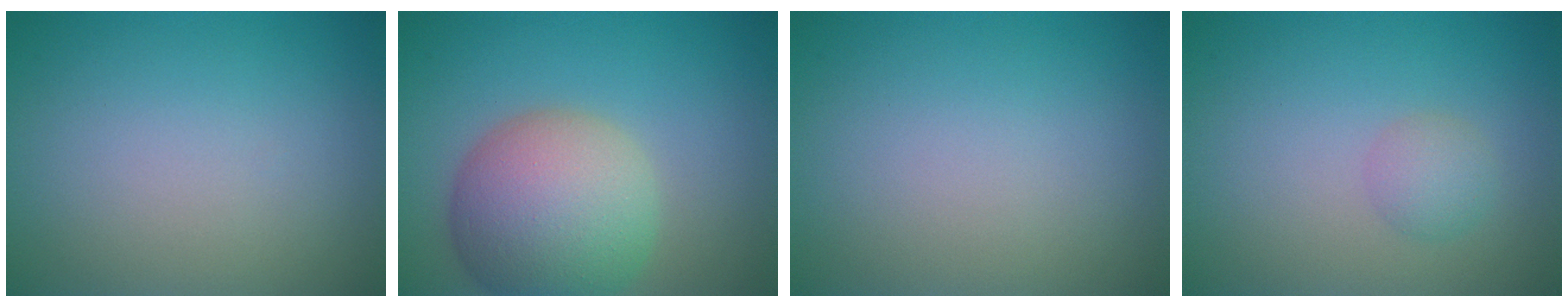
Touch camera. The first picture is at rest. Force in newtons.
{"total": 9.0, "press": 9.0, "slide": 0.4}
{"total": 0.0}
{"total": 1.6, "press": 1.6, "slide": 0.0}